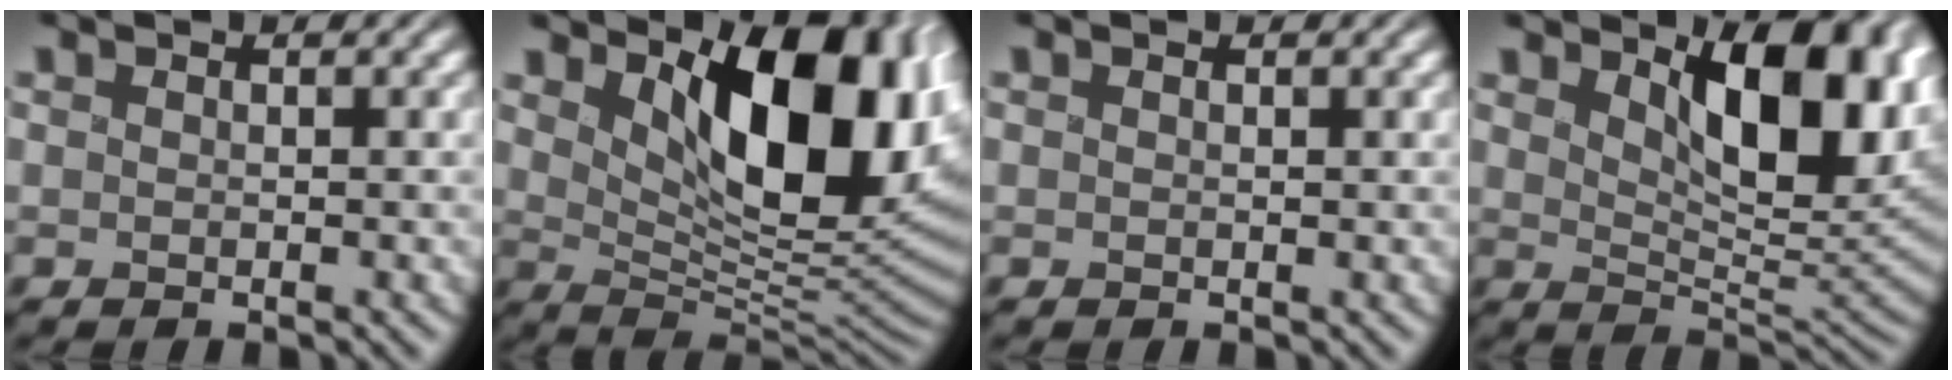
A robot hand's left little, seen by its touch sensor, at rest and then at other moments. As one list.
[{"total": 10.8, "force": [3.3, 5.6, 8.6], "torque": [-0.124, -0.025, 0.059]}, {"total": 0.0}, {"total": 9.0, "force": [3.1, 4.4, 7.2], "torque": [-0.101, -0.014, 0.039]}]